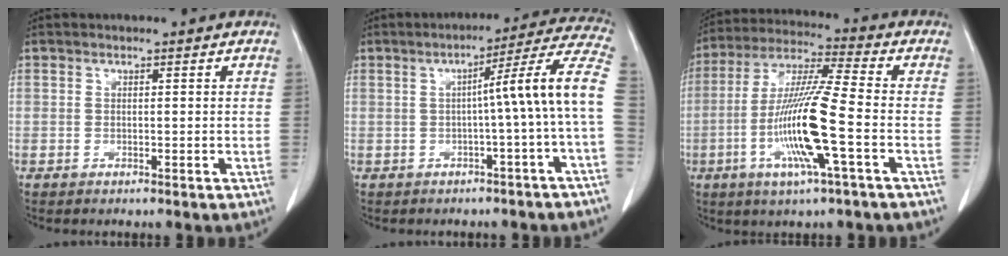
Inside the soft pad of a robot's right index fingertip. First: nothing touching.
{"total": 10.7, "force": [-0.9, -1.9, 10.5], "torque": [-0.129, 0.025, -0.017]}
{"total": 14.3, "force": [-3.8, 0.0, 13.8], "torque": [-0.280, -0.008, -0.077]}